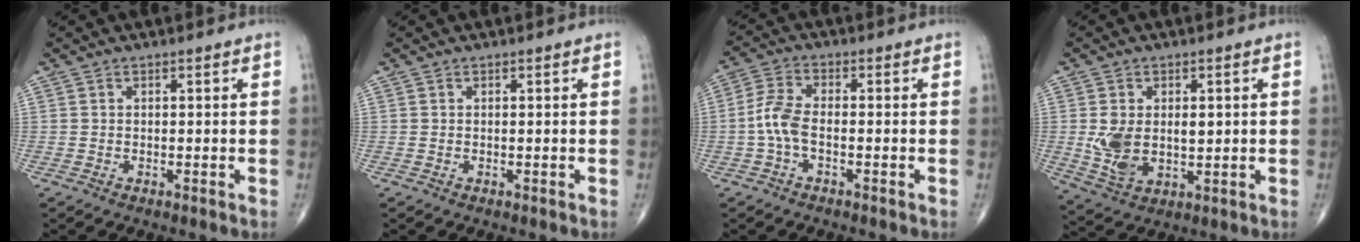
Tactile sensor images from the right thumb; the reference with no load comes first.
{"total": 0.0}
{"total": 5.4, "force": [-1.3, 2.4, 4.6], "torque": [-0.106, 0.017, -0.033]}
{"total": 9.1, "force": [0.5, 5.9, 6.9], "torque": [-0.118, -0.007, 0.021]}